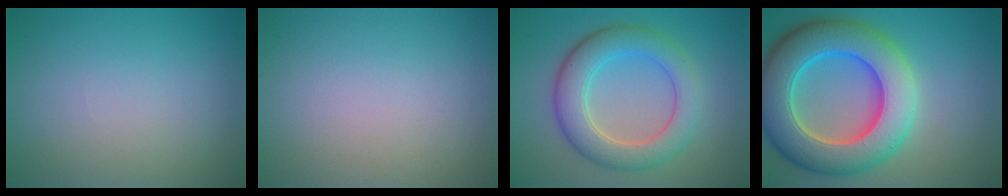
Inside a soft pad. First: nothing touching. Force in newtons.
{"total": 0.0}
{"total": 6.3, "press": 6.2, "slide": 0.6}
{"total": 11.5, "press": 11.5, "slide": 0.9}